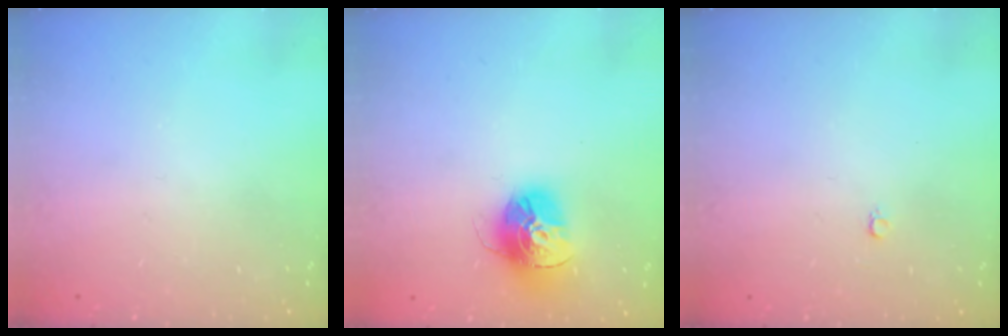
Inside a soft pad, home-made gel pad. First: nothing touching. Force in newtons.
{"total": 15.3, "press": 15.2, "slide": 1.4}
{"total": 2.4, "press": 2.4, "slide": 0.2}